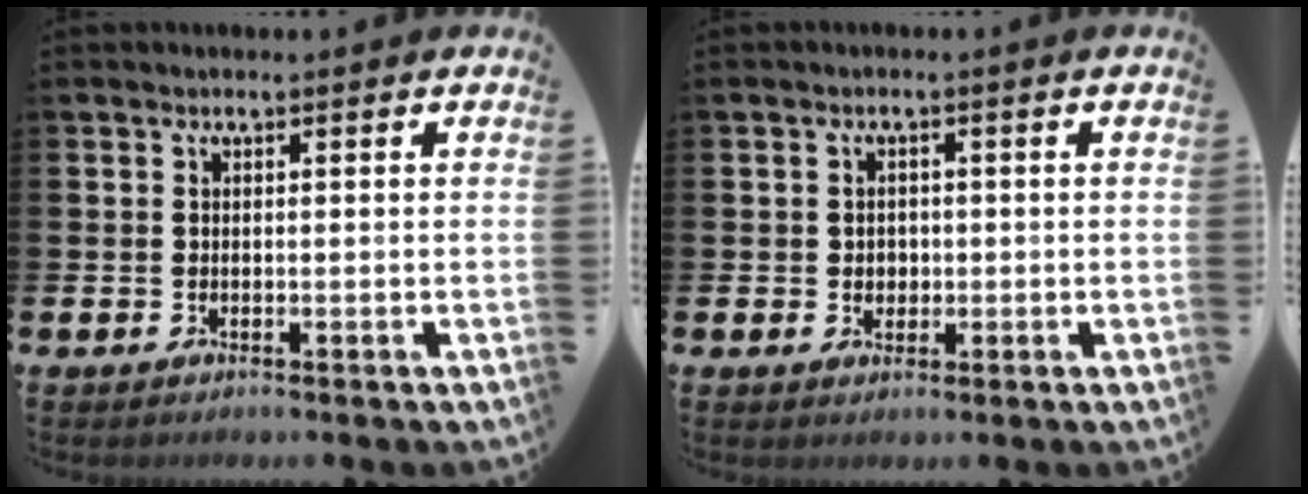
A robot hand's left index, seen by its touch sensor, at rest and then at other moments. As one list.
[{"total": 1.7, "force": [0.2, 1.6, 0.6], "torque": [0.007, 0.000, -0.003]}]